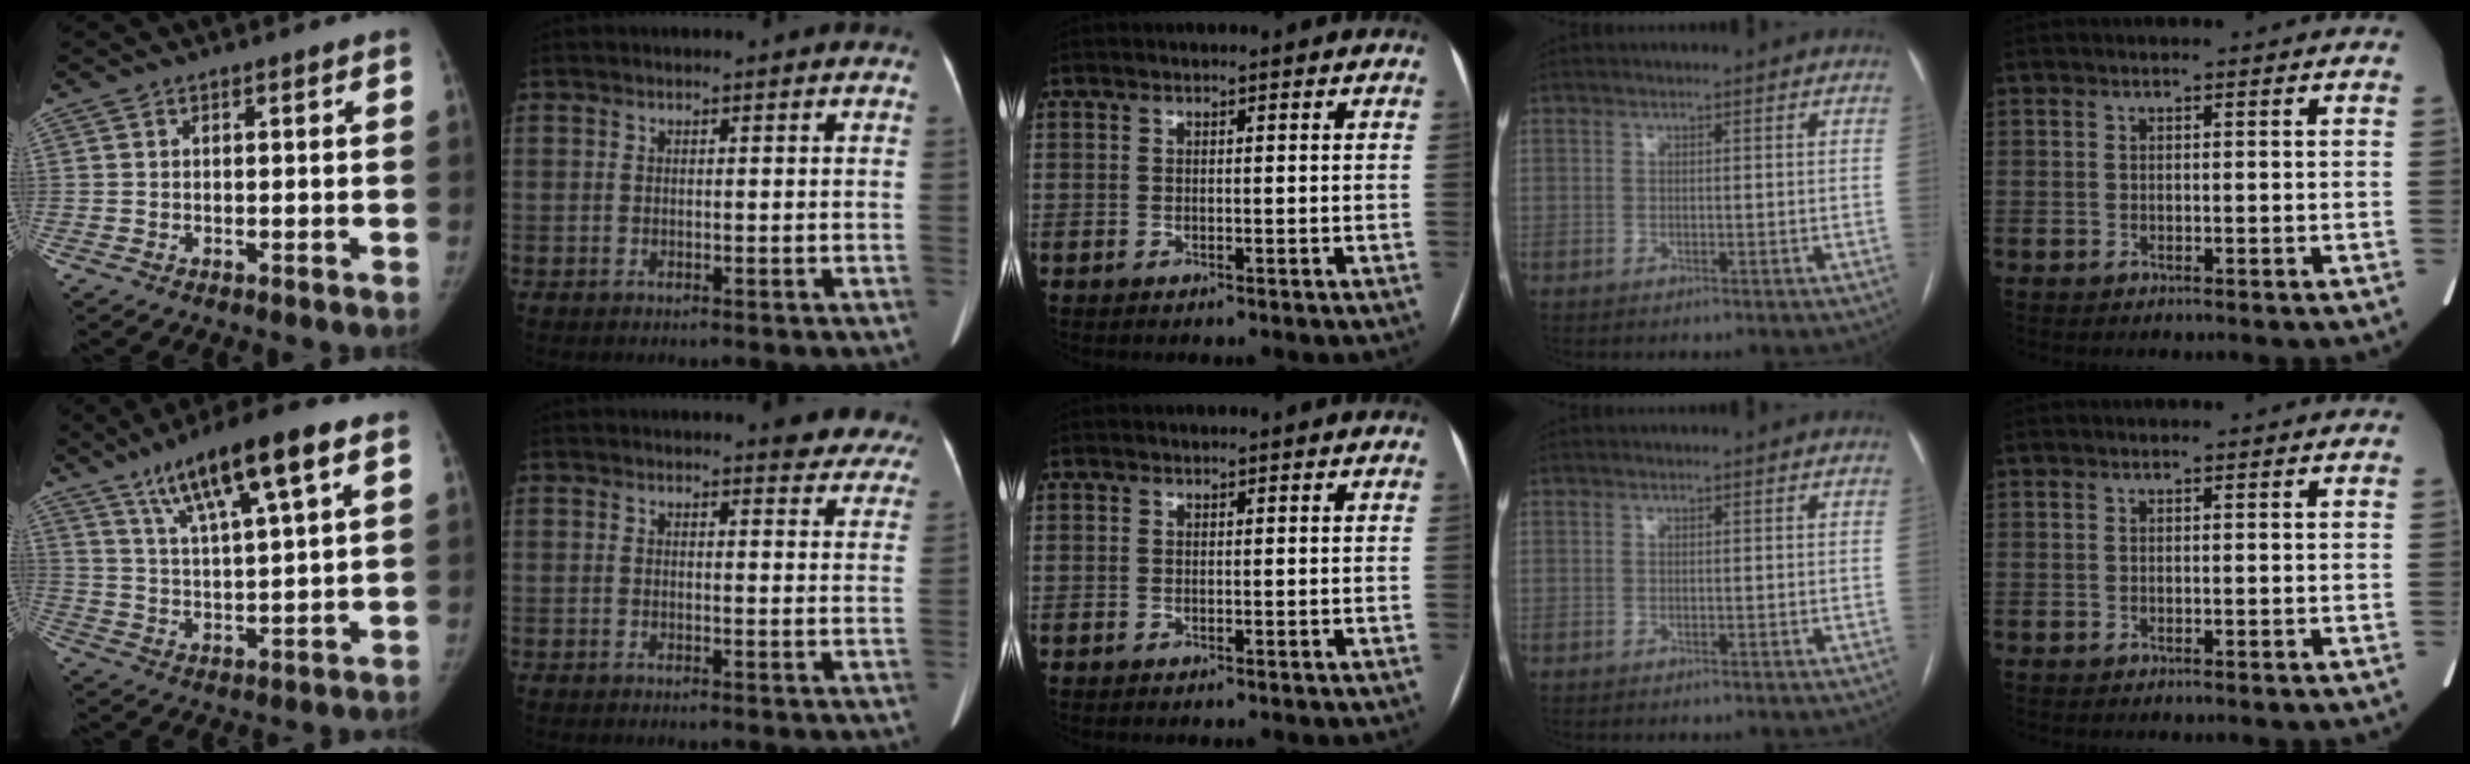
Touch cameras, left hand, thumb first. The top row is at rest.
{"thumb": {"total": 15.5, "force": [8.6, 2.9, 12.6], "torque": [-0.210, -0.020, 0.151]}, "index": {"total": 6.9, "force": [6.5, 1.8, 1.7], "torque": [0.003, -0.017, 0.046]}}